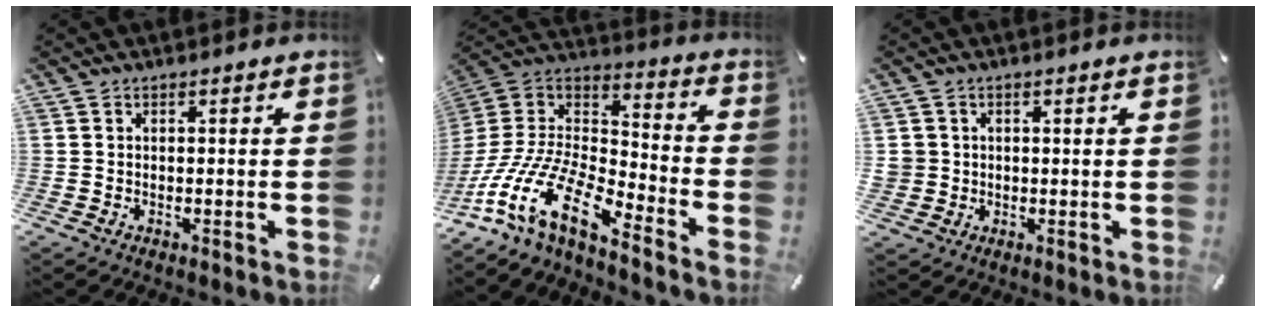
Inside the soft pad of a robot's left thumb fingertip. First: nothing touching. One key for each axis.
{"total": 18.7, "fx": -11.1, "fy": 7.3, "fz": 13.1, "tx": -0.298, "ty": 0.015, "tz": -0.205}
{"total": 3.3, "fx": 0.7, "fy": 3.2, "fz": 0.0, "tx": -0.006, "ty": 0.007, "tz": 0.013}